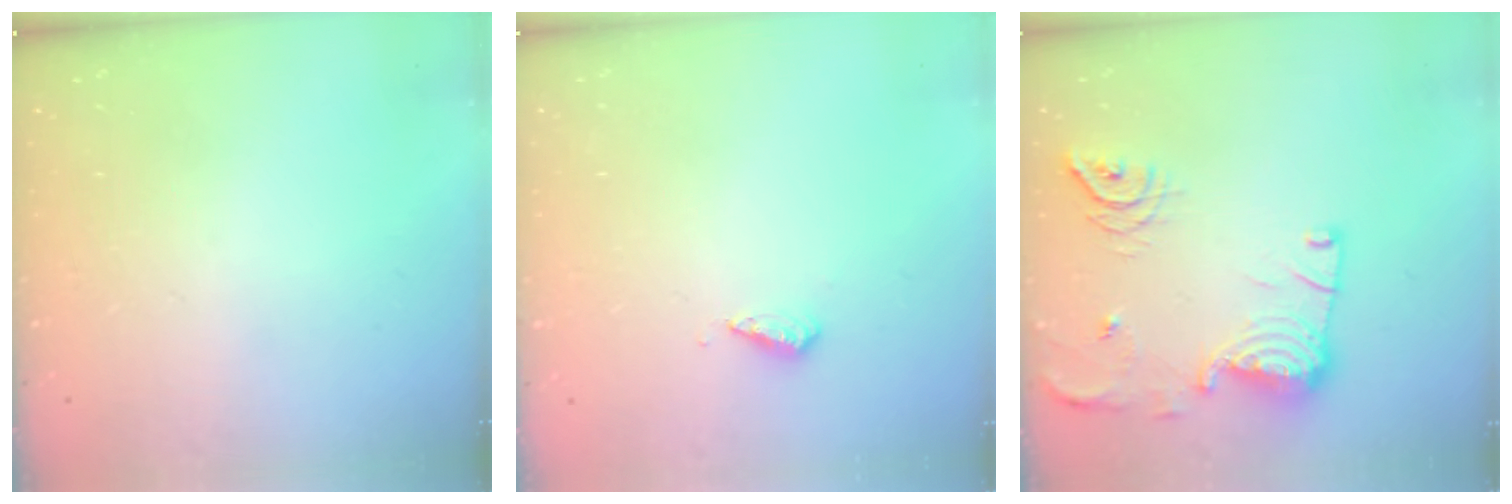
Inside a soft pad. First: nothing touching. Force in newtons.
{"total": 2.8, "press": 2.8, "slide": 0.7}
{"total": 16.1, "press": 15.5, "slide": 4.2}